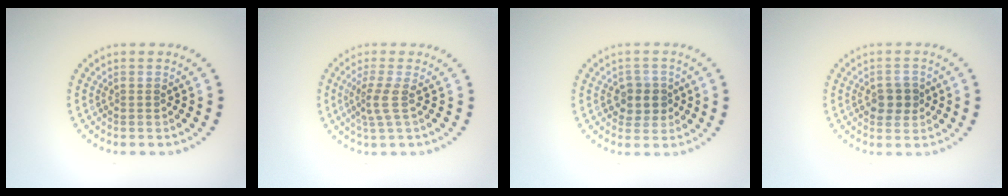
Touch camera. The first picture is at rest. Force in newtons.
{"total": 2.4, "press": 1.6, "slide": 1.8}
{"total": 2.5, "press": 2.4, "slide": 0.8}
{"total": 2.4, "press": 2.4, "slide": 0.4}